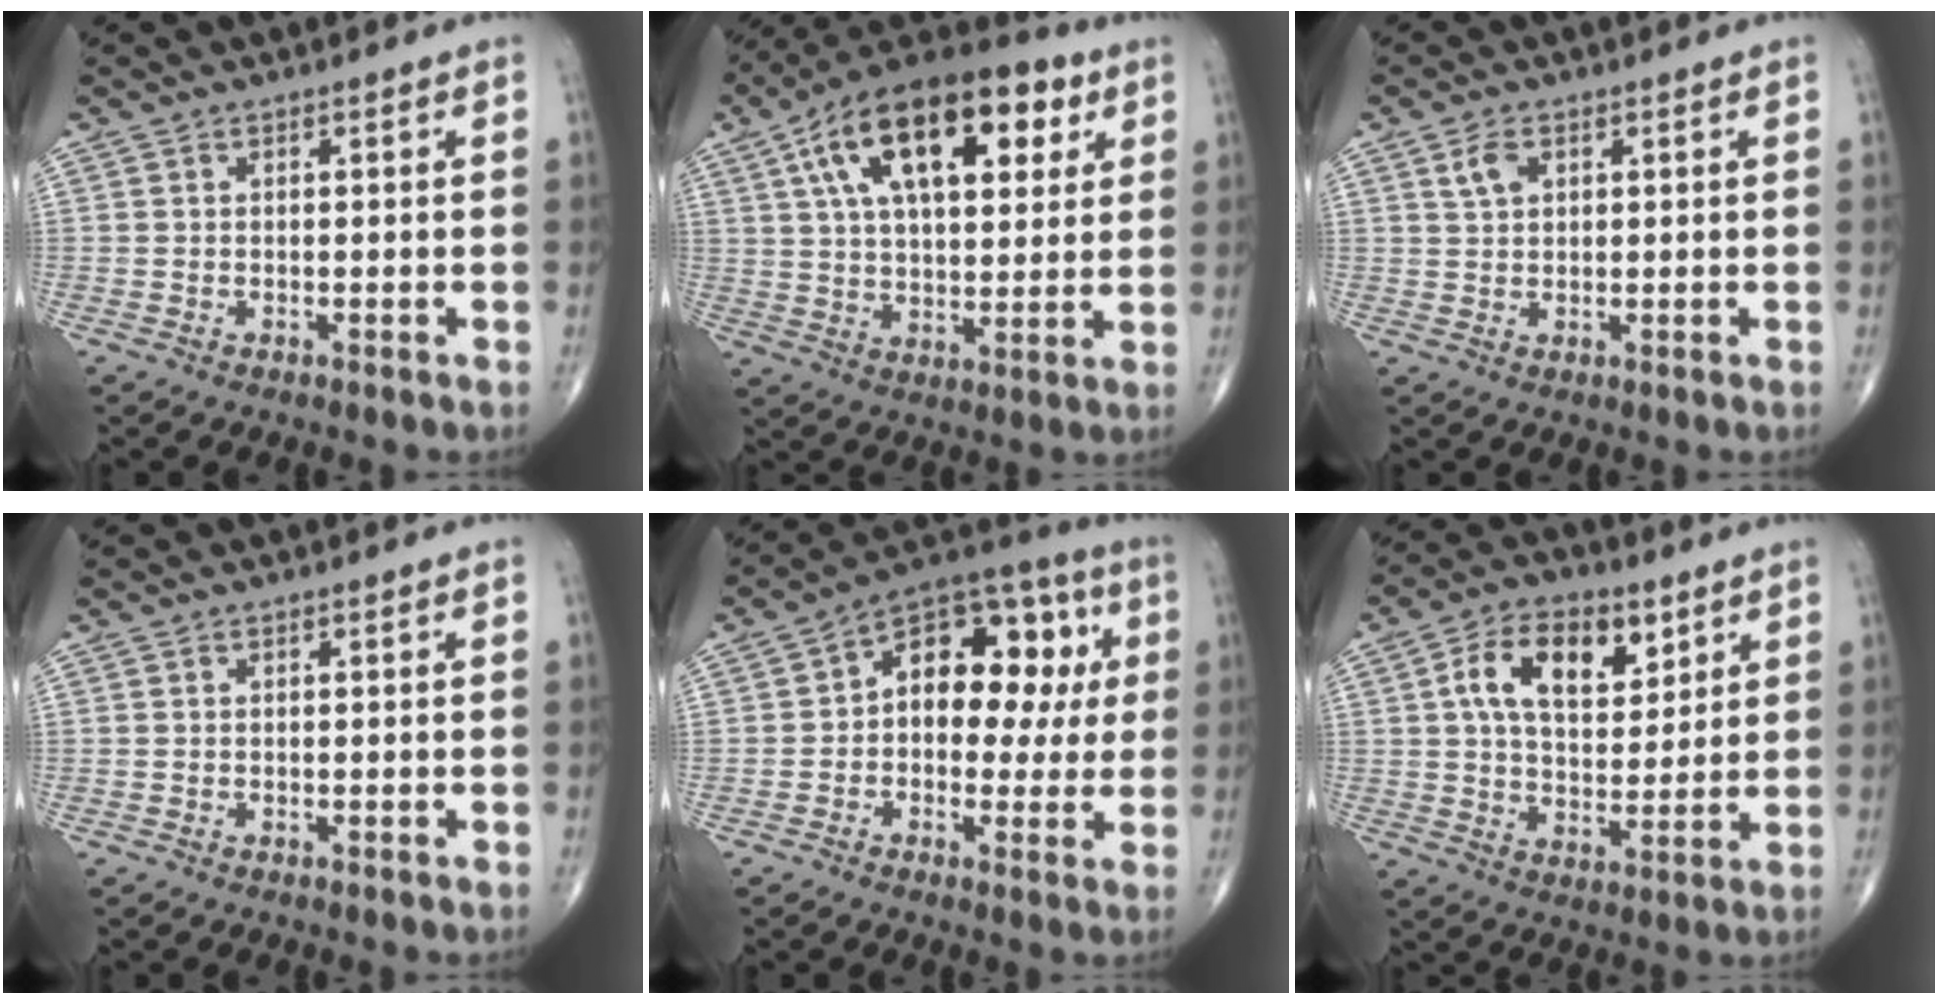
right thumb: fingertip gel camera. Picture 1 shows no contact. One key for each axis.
{"total": 23.2, "fx": 9.1, "fy": 11.3, "fz": 18.0, "tx": -0.281, "ty": 0.004, "tz": 0.146}
{"total": 3.2, "fx": 1.5, "fy": 2.0, "fz": 2.1, "tx": -0.037, "ty": -0.001, "tz": 0.030}
{"total": 0.0}
{"total": 16.6, "fx": 2.2, "fy": 10.5, "fz": 12.7, "tx": -0.127, "ty": 0.039, "tz": 0.022}
{"total": 13.7, "fx": 5.2, "fy": 7.9, "fz": 9.9, "tx": -0.138, "ty": -0.011, "tz": 0.090}